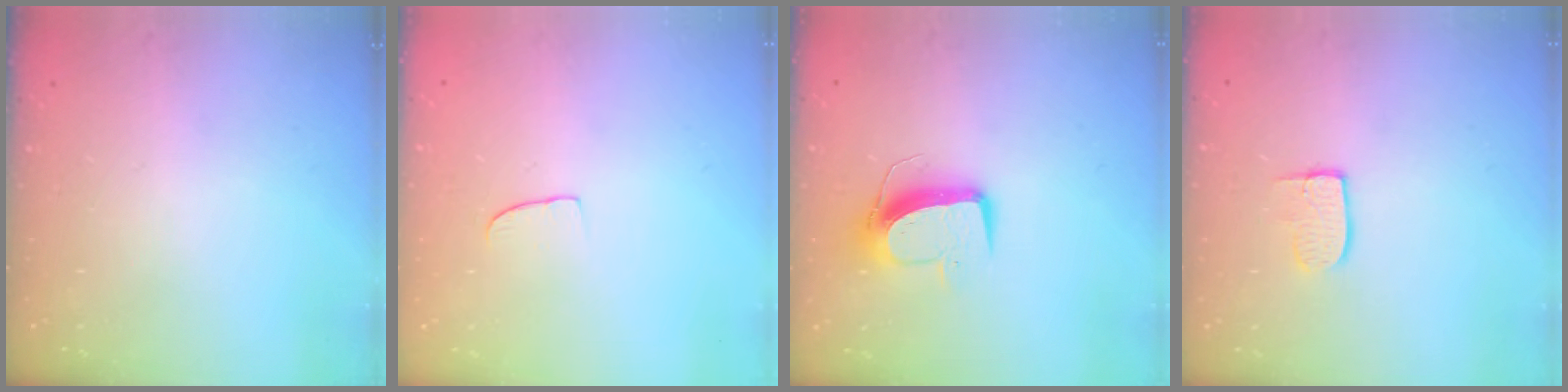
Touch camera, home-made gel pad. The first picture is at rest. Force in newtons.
{"total": 5.2, "press": 5.2, "slide": 0.3}
{"total": 10.0, "press": 9.9, "slide": 0.9}
{"total": 7.0, "press": 7.0, "slide": 0.3}